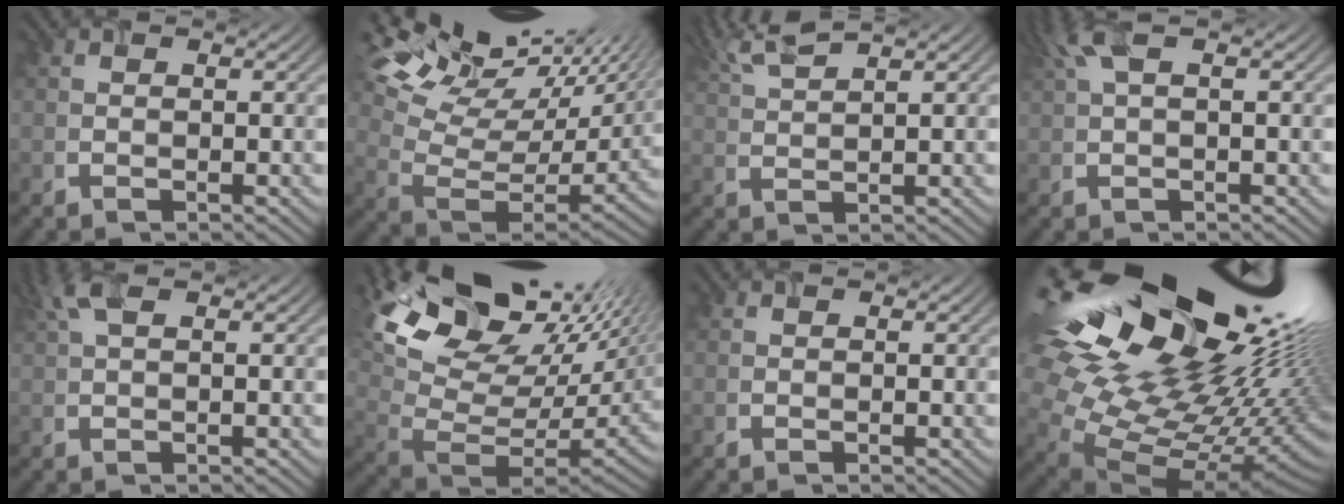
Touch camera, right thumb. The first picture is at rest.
{"total": 18.5, "force": [13.5, 7.2, 10.3], "torque": [-0.229, 0.032, 0.202]}
{"total": 5.6, "force": [3.9, 0.9, 3.9], "torque": [-0.086, 0.022, 0.083]}
{"total": 4.0, "force": [1.7, 0.9, 3.5], "torque": [-0.079, 0.018, 0.033]}
{"total": 3.0, "force": [1.5, 0.7, 2.5], "torque": [-0.057, 0.011, 0.030]}
{"total": 18.4, "force": [9.9, 9.5, 12.2], "torque": [-0.244, 0.012, 0.204]}
{"total": 0.0}
{"total": 23.3, "force": [8.9, 14.6, 15.8], "torque": [-0.332, 0.010, 0.143]}